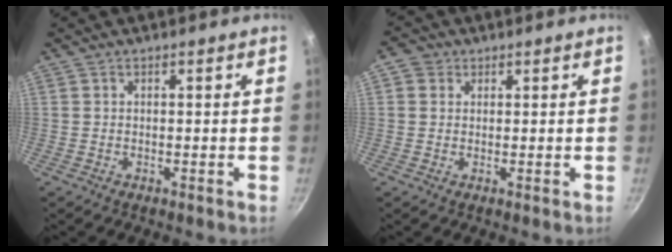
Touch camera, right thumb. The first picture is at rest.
{"total": 2.9, "force": [0.9, 2.7, 0.8], "torque": [0.004, 0.003, 0.009]}